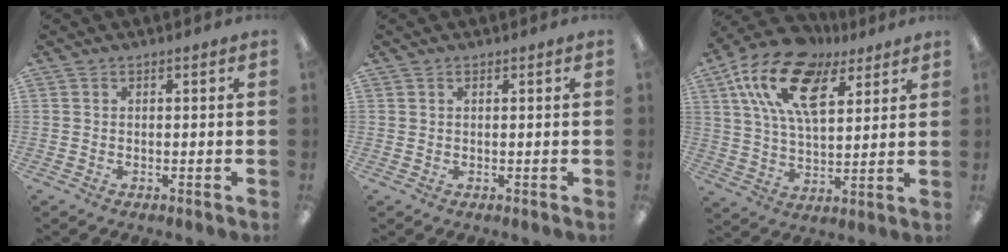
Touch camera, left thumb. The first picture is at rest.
{"total": 0.5, "force": [0.4, 0.3, 0.2], "torque": [-0.003, 0.003, 0.007]}
{"total": 19.0, "force": [10.4, 9.8, 12.4], "torque": [-0.247, -0.036, 0.187]}